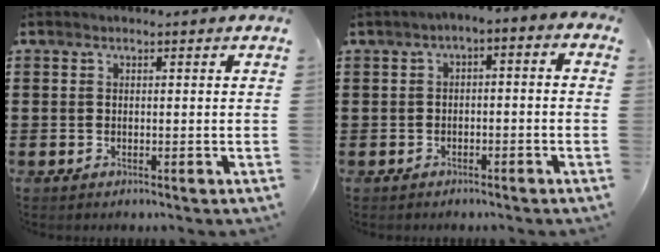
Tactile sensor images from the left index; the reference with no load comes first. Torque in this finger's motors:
{"motor_torque": [2.14, 0.00, 0.78, 0.21]}